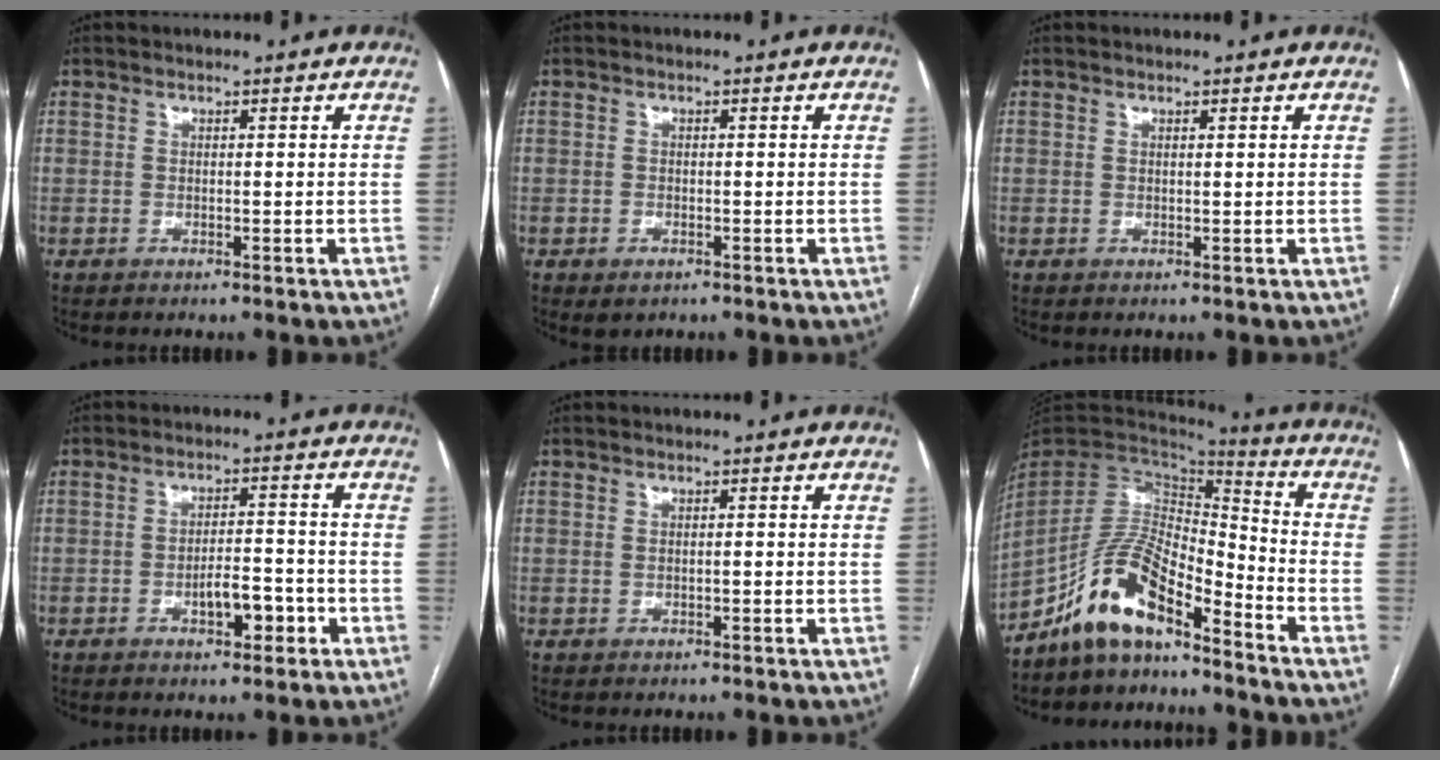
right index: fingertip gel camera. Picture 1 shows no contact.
{"total": 1.6, "force": [-0.9, 1.0, 0.8], "torque": [-0.011, 0.001, -0.005]}
{"total": 0.0}
{"total": 5.1, "force": [-2.3, 1.8, 4.2], "torque": [-0.066, 0.007, -0.033]}
{"total": 0.5, "force": [-0.1, 0.1, 0.5], "torque": [-0.012, 0.002, 0.001]}
{"total": 12.2, "force": [-9.4, 3.4, 7.0], "torque": [-0.140, 0.026, -0.176]}